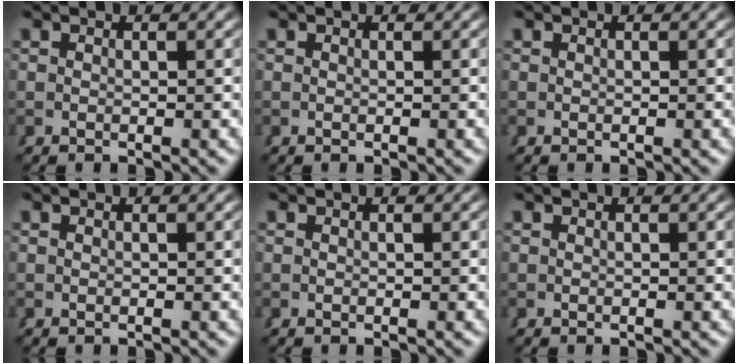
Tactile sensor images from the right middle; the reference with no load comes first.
{"total": 0.0}
{"total": 0.0}
{"total": 0.0}
{"total": 0.0}
{"total": 0.0}